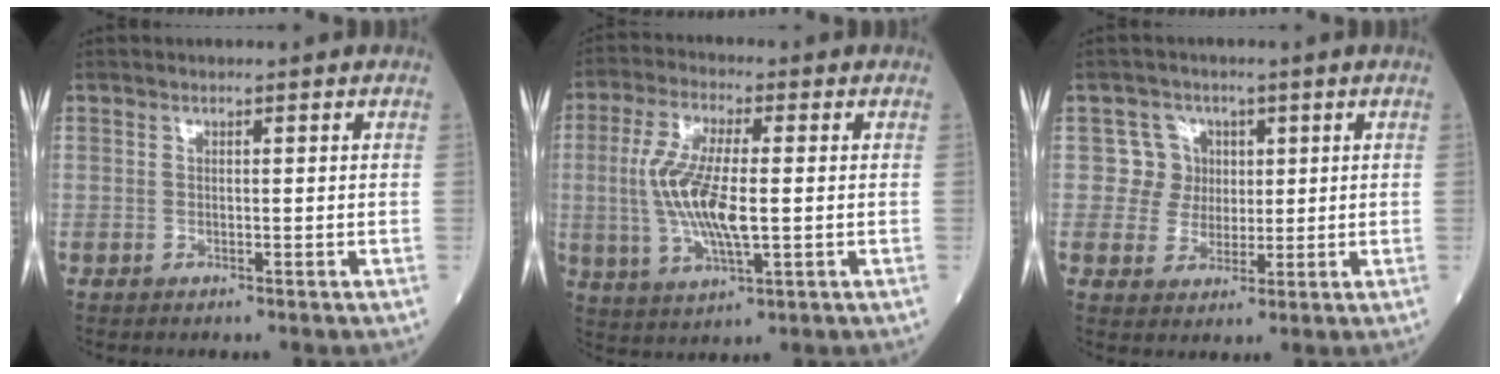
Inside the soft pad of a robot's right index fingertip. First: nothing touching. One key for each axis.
{"total": 10.7, "fx": -0.3, "fy": 2.7, "fz": 10.4, "tx": -0.222, "ty": -0.003, "tz": -0.005}
{"total": 4.8, "fx": 1.1, "fy": 4.7, "fz": 0.0, "tx": 0.008, "ty": 0.012, "tz": 0.022}